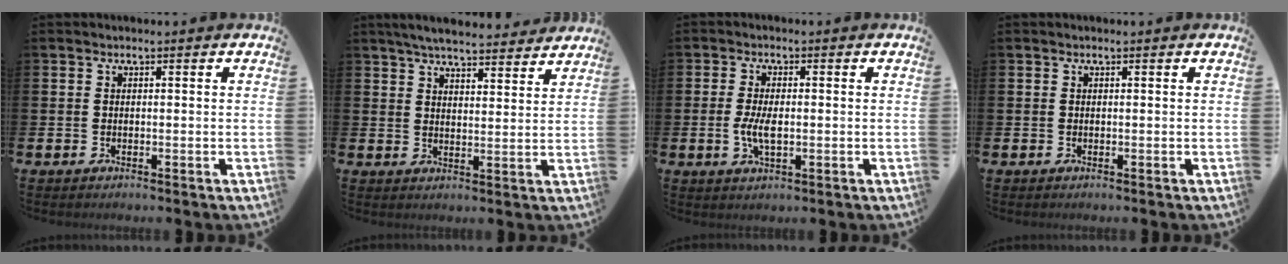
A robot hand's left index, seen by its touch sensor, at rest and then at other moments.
{"total": 5.6, "force": [5.4, 0.7, 1.3], "torque": [-0.031, -0.028, 0.094]}
{"total": 4.0, "force": [-0.3, 1.8, 3.6], "torque": [-0.071, 0.001, -0.010]}
{"total": 0.0}